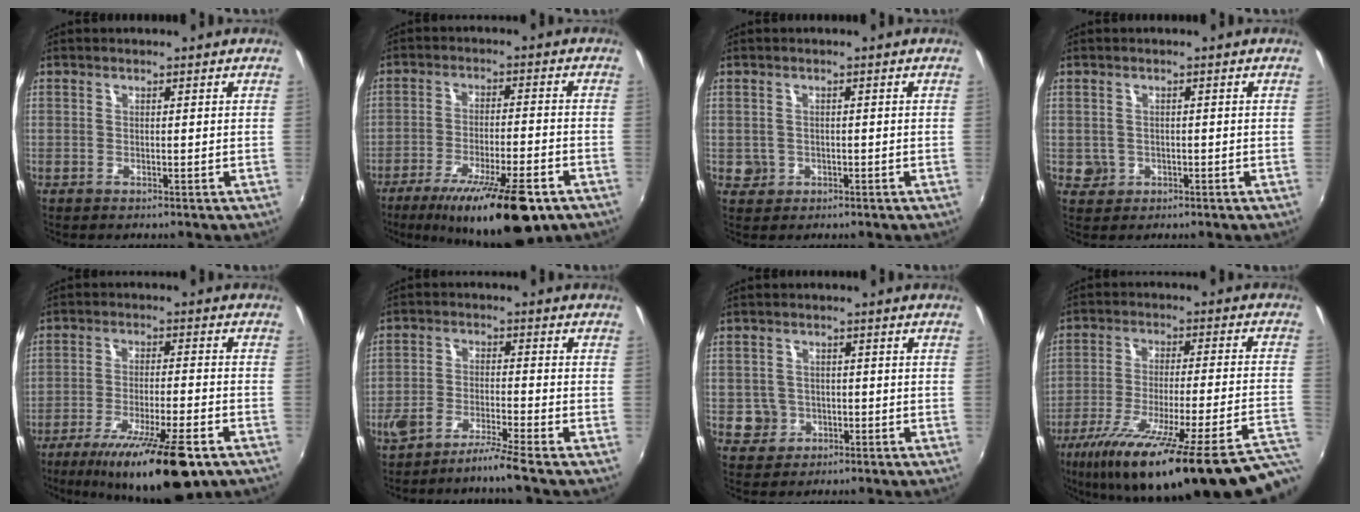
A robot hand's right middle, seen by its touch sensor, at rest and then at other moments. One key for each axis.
{"total": 17.2, "fx": -11.4, "fy": 3.5, "fz": 12.5, "tx": -0.213, "ty": -0.036, "tz": -0.175}
{"total": 2.6, "fx": -0.4, "fy": 2.5, "fz": 0.5, "tx": -0.010, "ty": -0.002, "tz": -0.003}
{"total": 2.5, "fx": -0.3, "fy": 2.5, "fz": 0.5, "tx": -0.009, "ty": -0.001, "tz": -0.001}
{"total": 16.7, "fx": -10.9, "fy": 2.7, "fz": 12.3, "tx": -0.217, "ty": -0.036, "tz": -0.173}
{"total": 5.6, "fx": -4.7, "fy": -0.5, "fz": 3.1, "tx": -0.080, "ty": -0.001, "tz": -0.089}
{"total": 4.4, "fx": -1.1, "fy": 4.2, "fz": 0.7, "tx": -0.023, "ty": 0.006, "tz": -0.011}
{"total": 31.1, "fx": -22.3, "fy": 2.7, "fz": 21.4, "tx": -0.309, "ty": -0.081, "tz": -0.324}